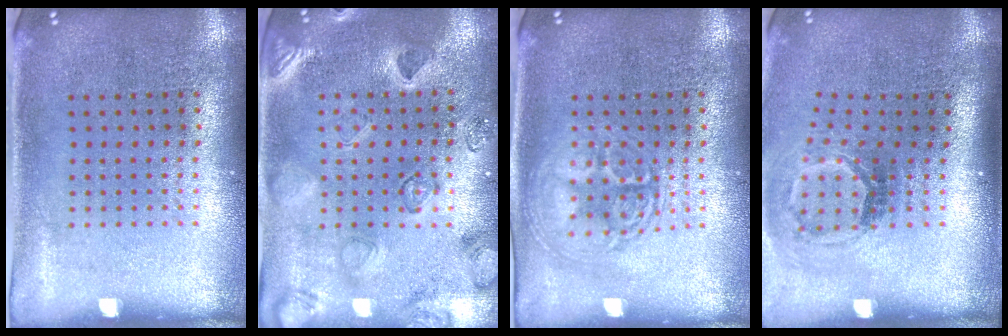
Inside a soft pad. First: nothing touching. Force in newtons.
{"total": 2.3, "press": 2.1, "slide": 0.8}
{"total": 3.0, "press": 3.0, "slide": 0.5}
{"total": 1.9, "press": 1.2, "slide": 1.4}